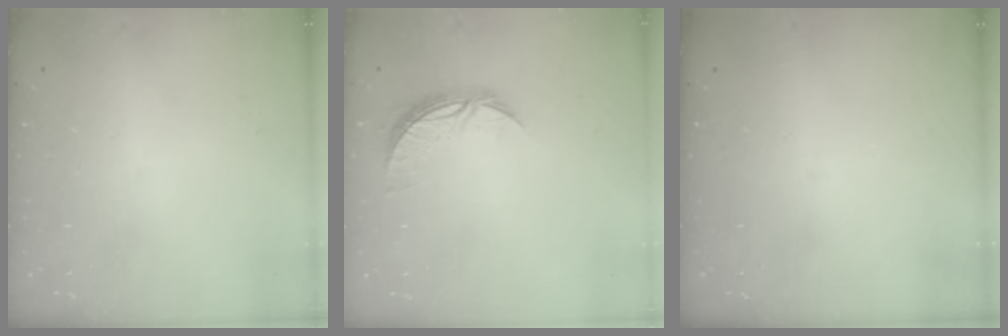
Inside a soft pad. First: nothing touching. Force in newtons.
{"total": 7.1, "press": 7.1, "slide": 0.3}
{"total": 0.0}